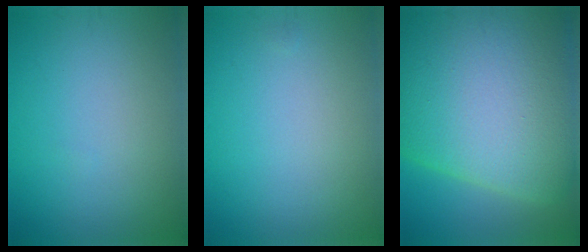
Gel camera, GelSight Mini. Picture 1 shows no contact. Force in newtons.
{"total": 0.0}
{"total": 22.3, "press": 22.3, "slide": 0.8}